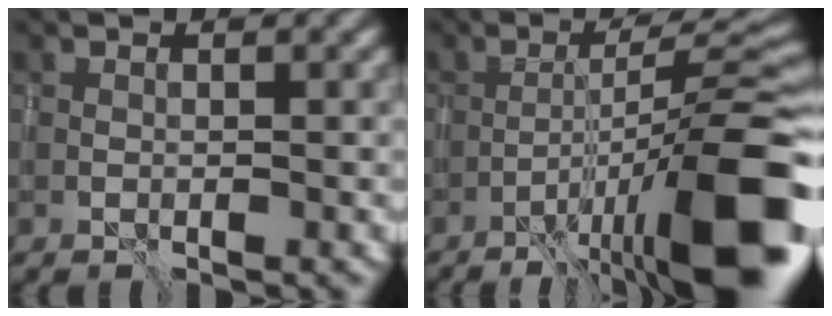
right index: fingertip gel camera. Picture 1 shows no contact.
{"total": 13.6, "force": [-6.8, 2.5, 11.4], "torque": [-0.175, 0.010, -0.105]}